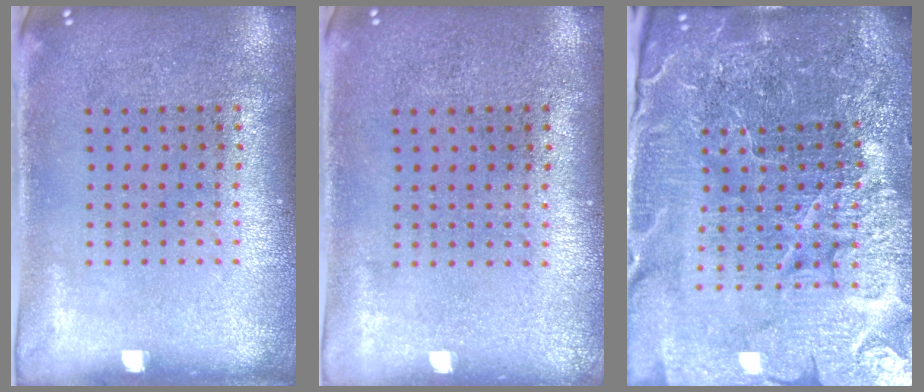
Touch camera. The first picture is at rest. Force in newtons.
{"total": 0.0}
{"total": 6.5, "press": 5.7, "slide": 3.1}